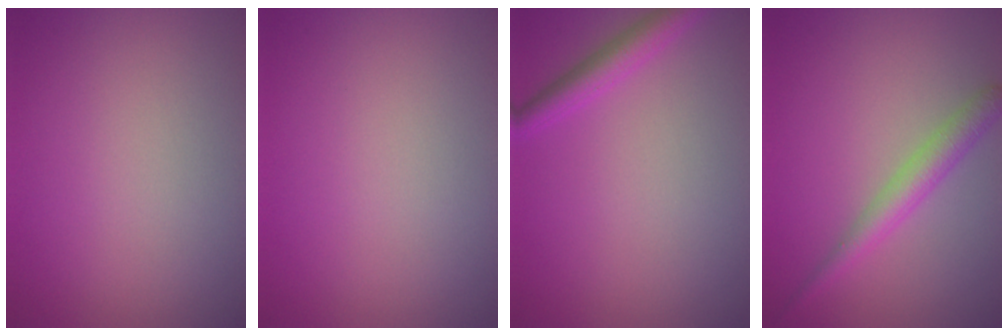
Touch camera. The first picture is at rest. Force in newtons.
{"total": 0.0}
{"total": 2.6, "press": 2.6, "slide": 0.2}
{"total": 2.7, "press": 2.7, "slide": 0.1}